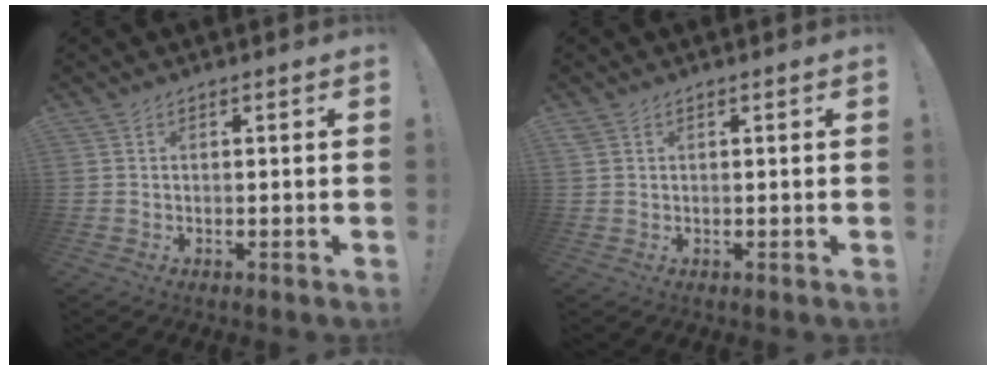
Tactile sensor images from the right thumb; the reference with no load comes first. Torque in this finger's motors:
{"motor_torque": [-0.13, 0.06, 0.36, -0.01, -0.05]}